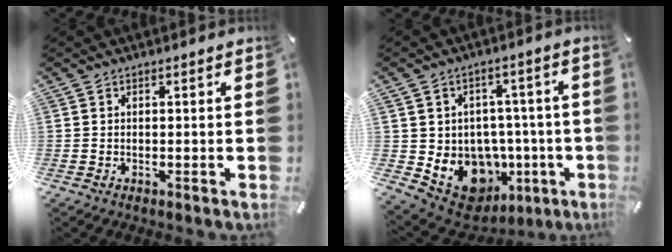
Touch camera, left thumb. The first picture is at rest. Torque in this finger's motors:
{"motor_torque": [1.99, 2.03, 0.06, 0.05, 0.11]}